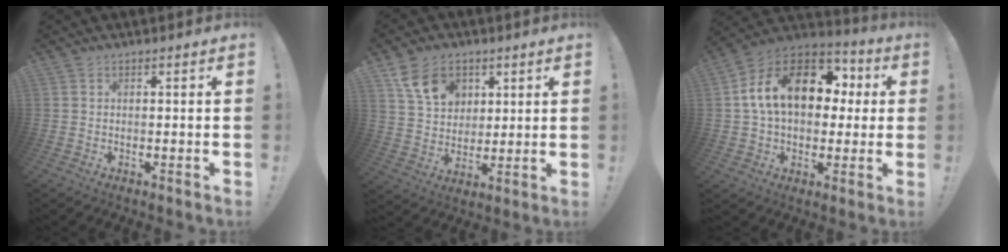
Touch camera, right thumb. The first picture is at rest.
{"total": 12.2, "force": [6.3, 8.9, 5.5], "torque": [-0.086, -0.020, 0.125]}
{"total": 18.9, "force": [4.4, 12.6, 13.3], "torque": [-0.226, 0.005, 0.080]}